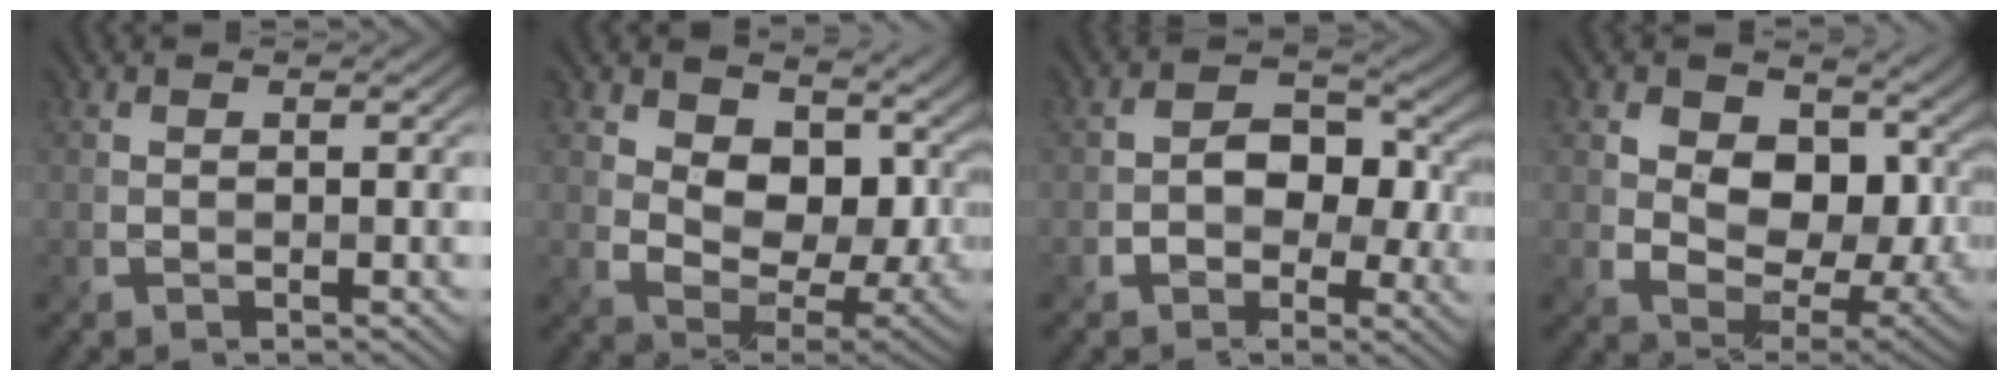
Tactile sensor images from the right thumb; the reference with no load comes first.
{"total": 13.1, "force": [3.5, 8.4, 9.4], "torque": [-0.157, -0.010, 0.069]}
{"total": 7.0, "force": [-0.4, 5.4, 4.5], "torque": [-0.065, -0.005, -0.017]}
{"total": 14.2, "force": [2.7, 9.5, 10.2], "torque": [-0.168, -0.002, 0.057]}